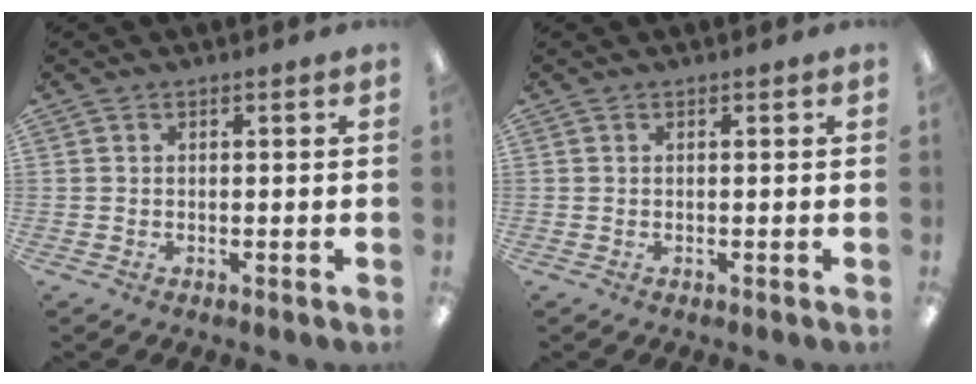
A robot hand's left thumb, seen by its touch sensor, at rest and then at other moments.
{"total": 0.0}